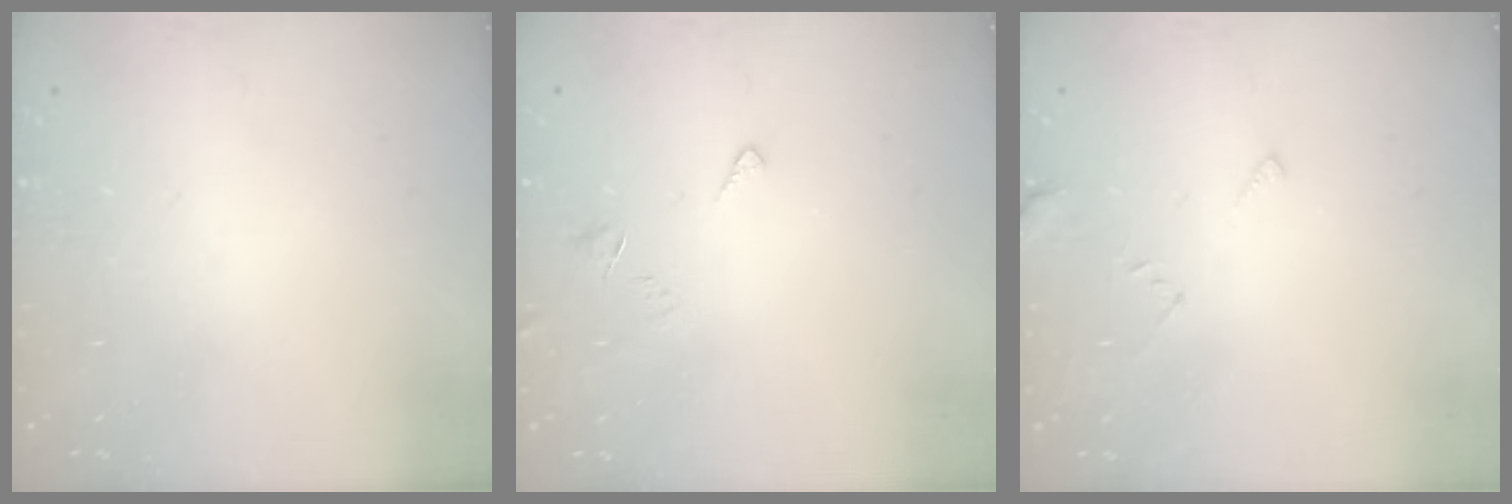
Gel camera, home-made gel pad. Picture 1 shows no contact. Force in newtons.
{"total": 2.5, "press": 2.4, "slide": 0.6}
{"total": 2.8, "press": 2.8, "slide": 0.2}